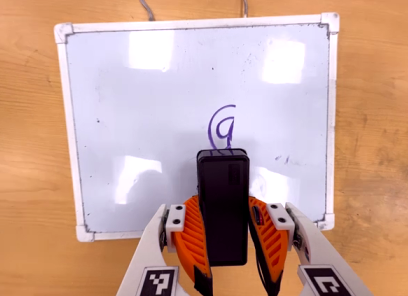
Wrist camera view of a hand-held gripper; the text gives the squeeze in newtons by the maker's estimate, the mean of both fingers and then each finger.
{"total": 8.1, "left": 7.1, "right": 9.0}